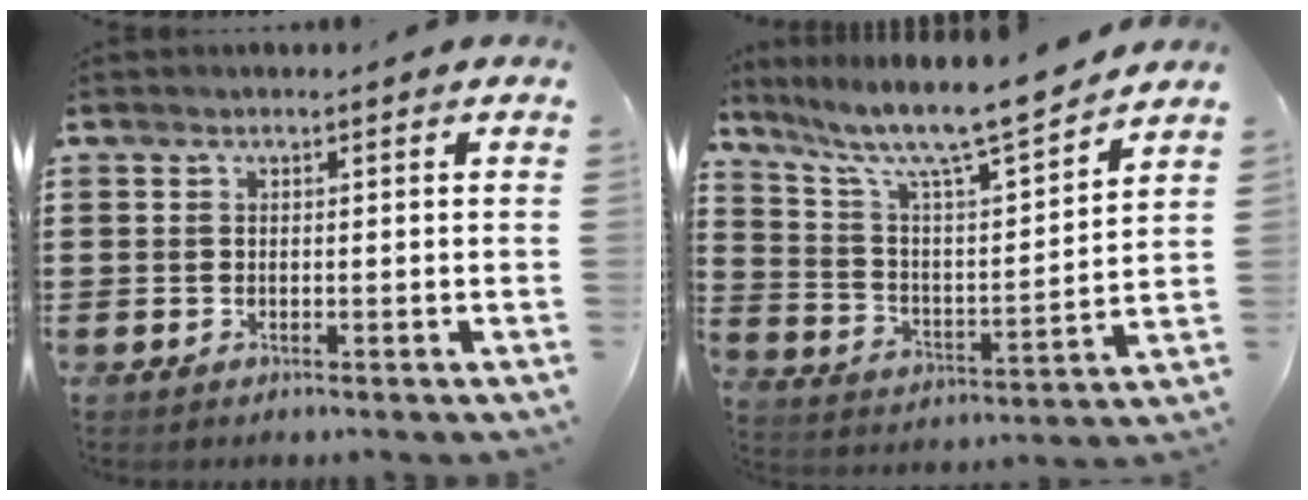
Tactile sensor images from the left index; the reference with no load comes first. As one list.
[{"total": 9.0, "force": [7.6, 0.9, 4.8], "torque": [-0.116, -0.056, 0.121]}]